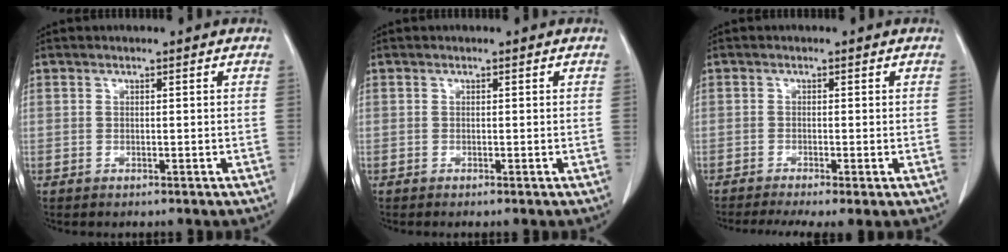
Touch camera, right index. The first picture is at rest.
{"total": 0.5, "force": [-0.5, -0.1, 0.3], "torque": [-0.005, 0.000, -0.010]}
{"total": 5.7, "force": [-3.9, 0.9, 4.1], "torque": [-0.062, -0.014, -0.065]}